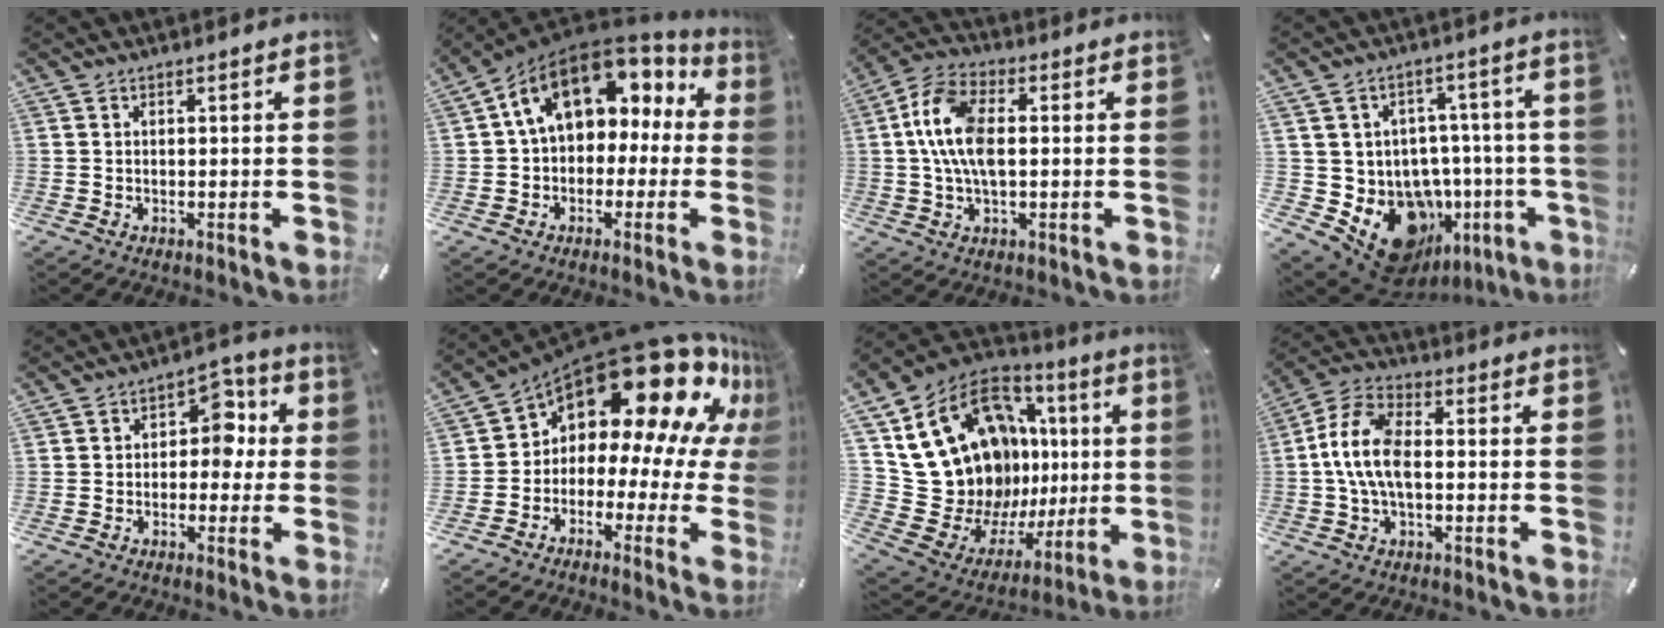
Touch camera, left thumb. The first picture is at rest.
{"total": 14.6, "force": [5.0, 10.5, 8.8], "torque": [-0.137, -0.014, 0.093]}
{"total": 11.2, "force": [0.6, 5.8, 9.5], "torque": [-0.208, 0.001, 0.008]}
{"total": 16.6, "force": [-8.1, 11.3, 9.1], "torque": [-0.137, 0.025, -0.113]}
{"total": 8.3, "force": [0.2, 6.3, 5.4], "torque": [-0.068, 0.012, -0.003]}
{"total": 20.6, "force": [13.3, 9.9, 12.3], "torque": [-0.201, -0.115, 0.233]}
{"total": 23.8, "force": [5.4, 18.6, 13.9], "torque": [-0.219, -0.084, 0.155]}
{"total": 10.4, "force": [-1.0, 5.8, 8.6], "torque": [-0.192, 0.002, -0.020]}